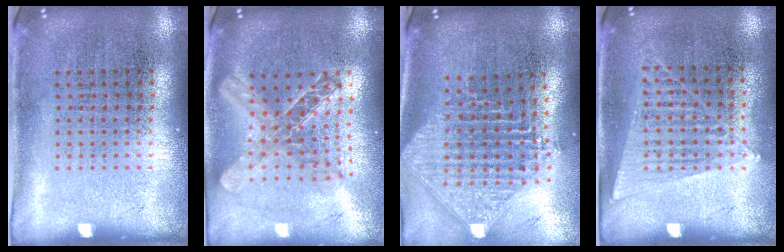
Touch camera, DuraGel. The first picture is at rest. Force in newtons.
{"total": 2.0, "press": 1.7, "slide": 1.1}
{"total": 2.3, "press": 1.8, "slide": 1.5}
{"total": 1.2, "press": 1.1, "slide": 0.5}